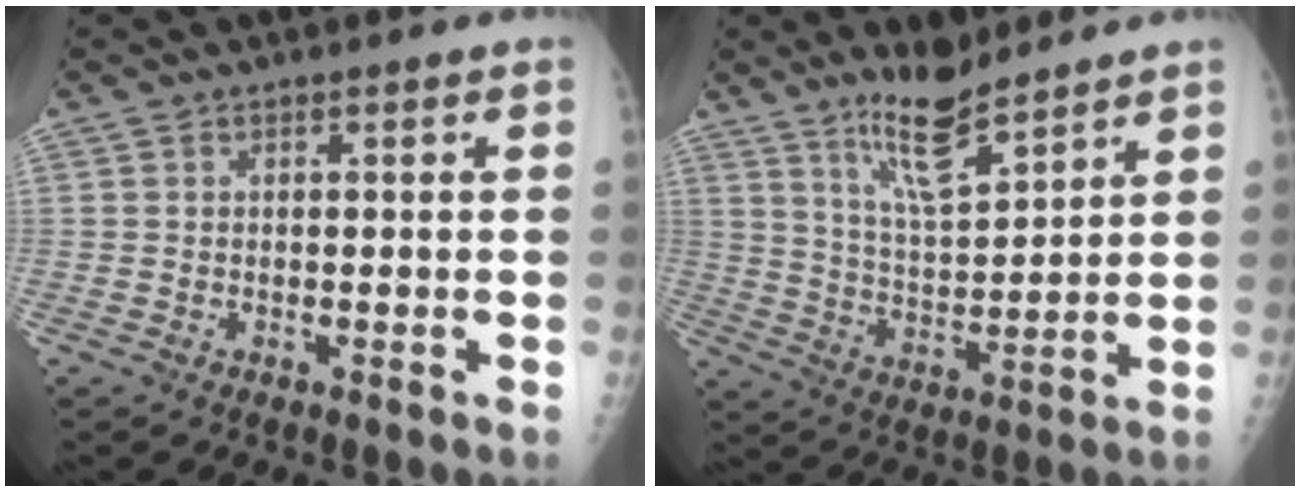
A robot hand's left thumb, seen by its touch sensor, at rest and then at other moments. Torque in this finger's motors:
{"motor_torque": [0.08, 0.08, 0.79, -0.60, 0.11]}